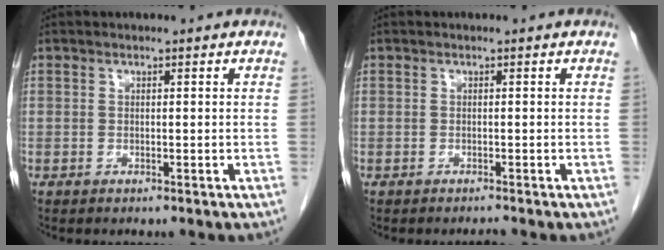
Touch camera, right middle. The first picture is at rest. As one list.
[{"total": 0.5, "force": [-0.5, -0.2, 0.0], "torque": [-0.002, -0.003, -0.006]}]